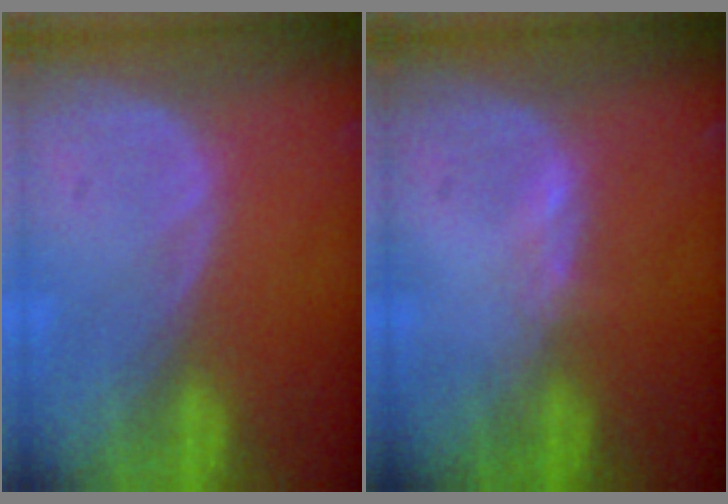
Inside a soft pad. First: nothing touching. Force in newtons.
{"total": 0.7, "press": 0.7, "slide": 0.2}